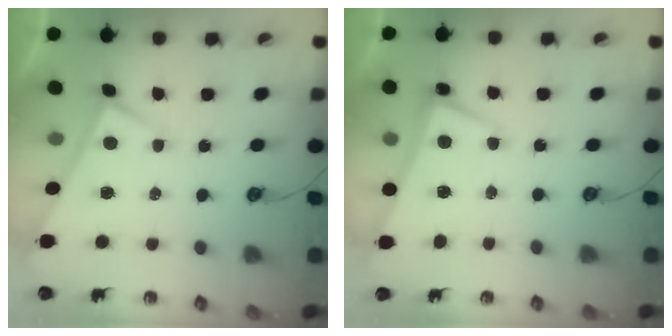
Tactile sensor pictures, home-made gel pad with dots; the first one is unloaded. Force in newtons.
{"total": 1.2, "press": 0.9, "slide": 0.9}